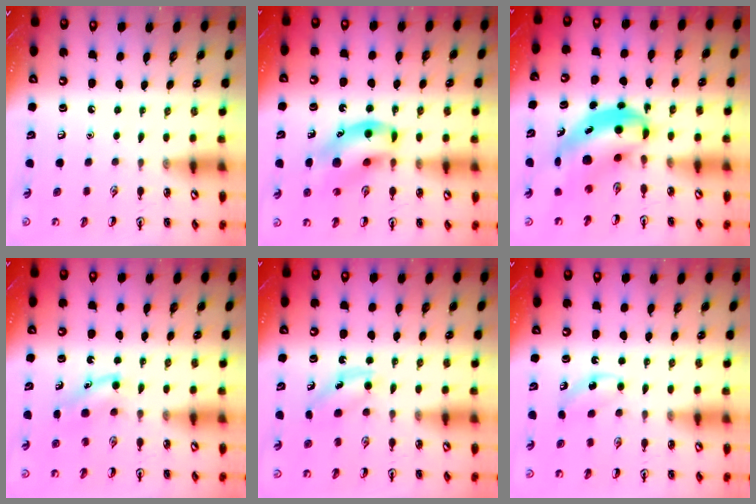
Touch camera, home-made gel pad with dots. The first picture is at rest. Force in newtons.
{"total": 11.1, "press": 10.8, "slide": 2.6}
{"total": 7.3, "press": 7.2, "slide": 1.5}
{"total": 3.8, "press": 3.6, "slide": 1.3}
{"total": 4.5, "press": 4.1, "slide": 1.6}
{"total": 3.3, "press": 3.0, "slide": 1.3}